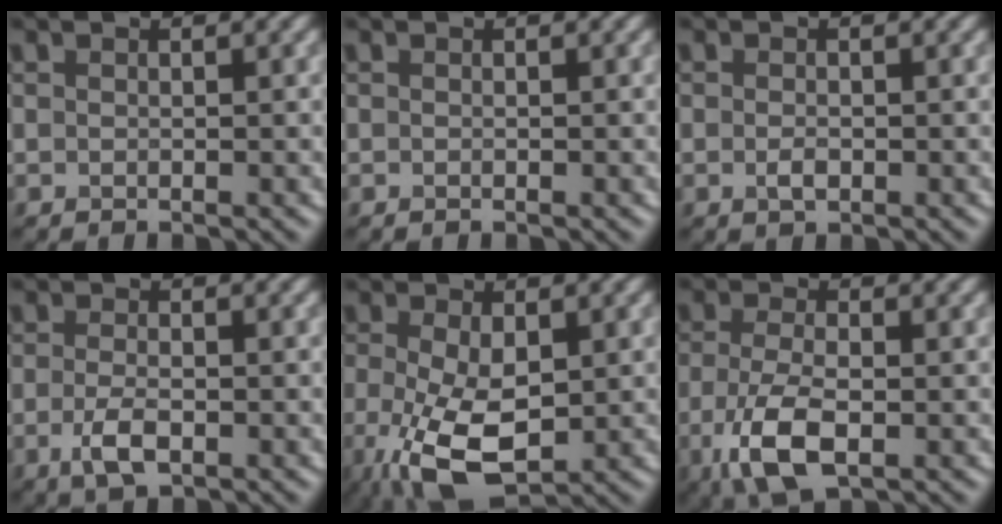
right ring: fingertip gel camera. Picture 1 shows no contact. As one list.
[{"total": 0.0}, {"total": 1.3, "force": [-0.4, 0.8, 0.9], "torque": [-0.018, -0.001, -0.008]}, {"total": 3.0, "force": [-1.1, 1.4, 2.4], "torque": [-0.052, -0.005, -0.024]}, {"total": 7.8, "force": [-1.9, 3.9, 6.5], "torque": [-0.149, -0.017, -0.031]}, {"total": 6.2, "force": [-2.0, 3.0, 5.0], "torque": [-0.123, -0.010, -0.041]}]